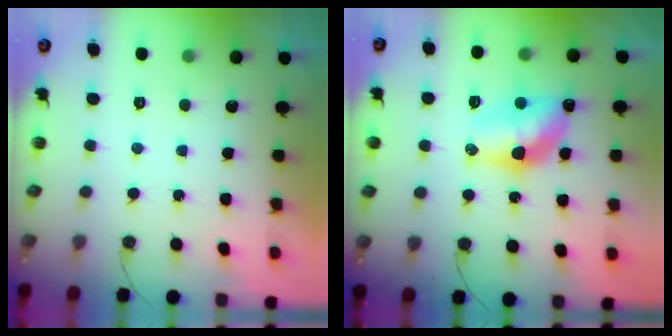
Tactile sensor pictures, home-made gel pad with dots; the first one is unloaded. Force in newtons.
{"total": 10.6, "press": 10.6, "slide": 0.9}